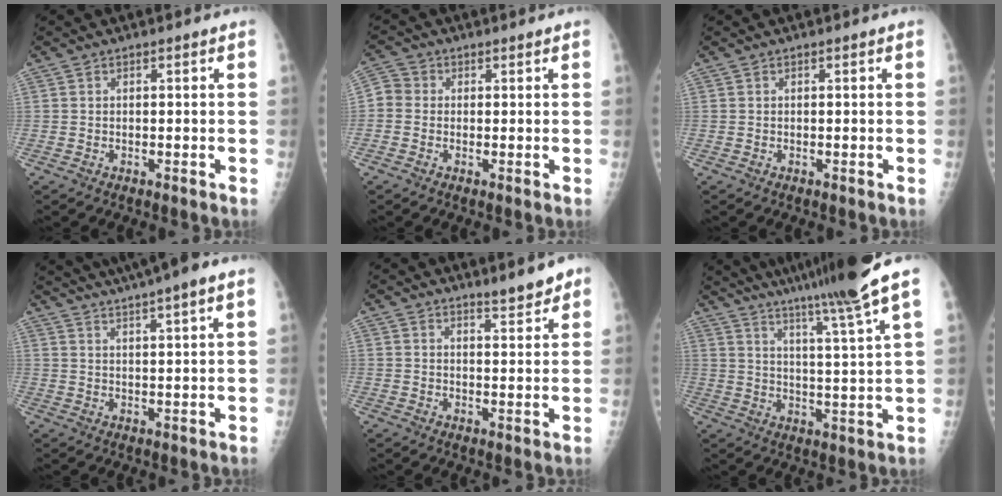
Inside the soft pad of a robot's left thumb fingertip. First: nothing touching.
{"total": 4.0, "force": [0.0, 3.6, 1.6], "torque": [-0.025, 0.008, -0.013]}
{"total": 0.0}
{"total": 13.4, "force": [10.3, 0.8, 8.5], "torque": [-0.134, 0.005, 0.145]}
{"total": 4.4, "force": [3.5, 1.0, 2.4], "torque": [-0.023, -0.027, 0.049]}
{"total": 16.8, "force": [12.9, -1.4, 10.7], "torque": [-0.166, -0.068, 0.190]}